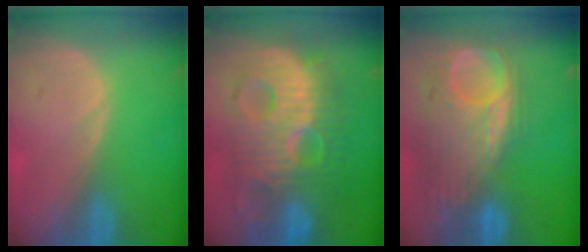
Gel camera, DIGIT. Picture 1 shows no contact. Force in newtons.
{"total": 13.1, "press": 13.1, "slide": 1.1}
{"total": 11.9, "press": 10.4, "slide": 5.8}